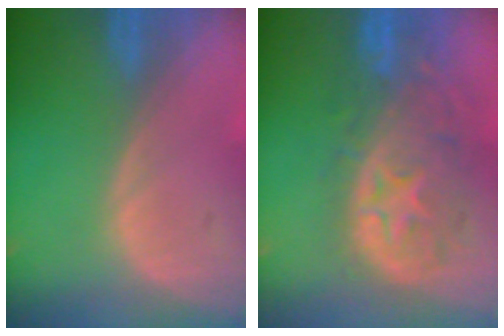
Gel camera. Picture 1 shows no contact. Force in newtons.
{"total": 11.0, "press": 9.7, "slide": 5.1}